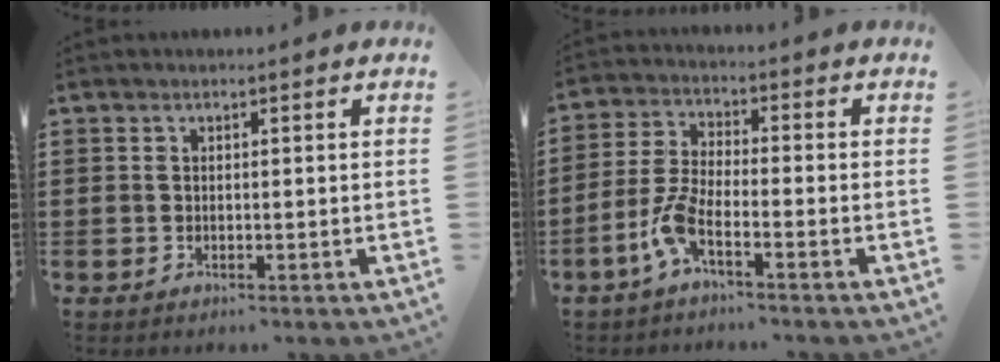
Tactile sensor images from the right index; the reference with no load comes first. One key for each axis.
{"total": 6.0, "fx": -3.5, "fy": 1.2, "fz": 4.7, "tx": -0.130, "ty": -0.018, "tz": -0.072}